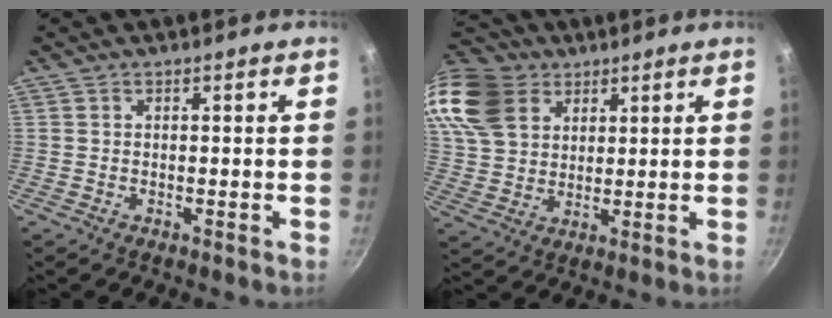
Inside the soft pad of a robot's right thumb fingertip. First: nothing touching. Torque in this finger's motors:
{"motor_torque": [0.45, 0.59, 1.36, -0.03, 0.17]}